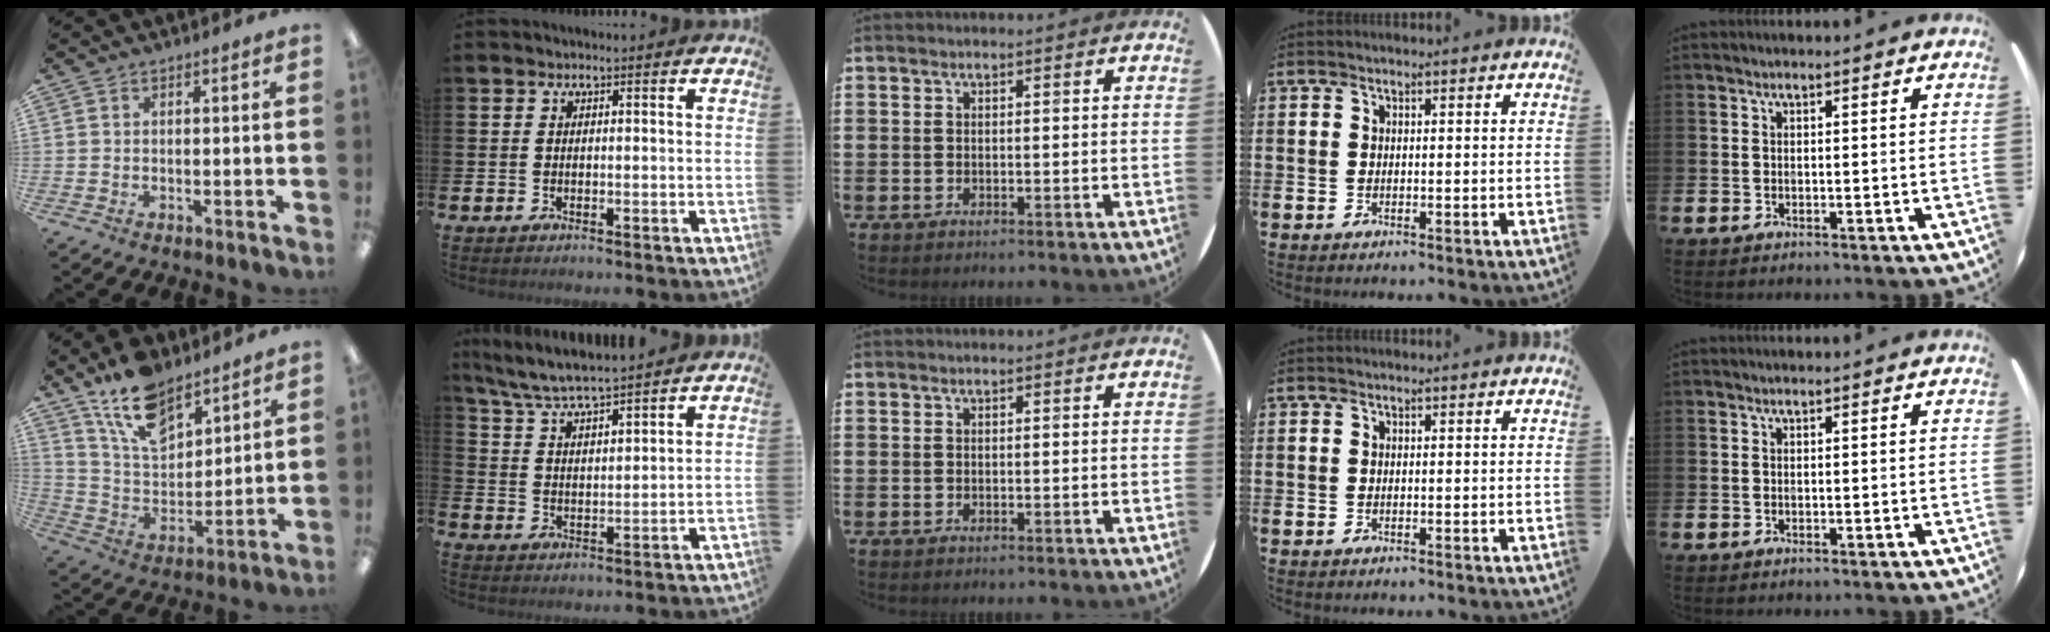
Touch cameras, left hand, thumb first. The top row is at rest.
{"thumb": {"total": 15.0, "force": [10.9, 7.4, 7.3], "torque": [-0.143, -0.054, 0.203]}, "index": {"total": 6.4, "force": [6.3, 0.2, 1.5], "torque": [-0.055, -0.036, 0.111]}}